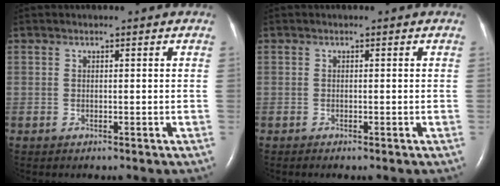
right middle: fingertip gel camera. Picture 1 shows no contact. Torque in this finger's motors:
{"motor_torque": [-0.03, -0.03, -0.02, -0.01]}